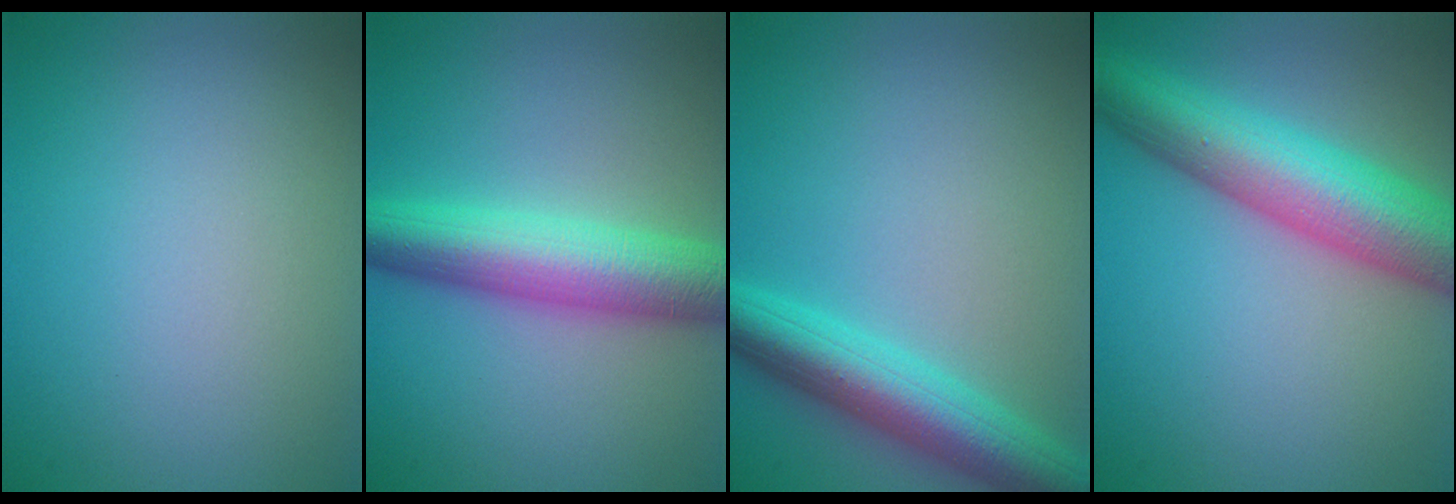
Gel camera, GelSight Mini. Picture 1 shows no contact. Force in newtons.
{"total": 7.5, "press": 7.5, "slide": 0.1}
{"total": 6.2, "press": 6.2, "slide": 0.3}
{"total": 9.3, "press": 9.3, "slide": 0.3}